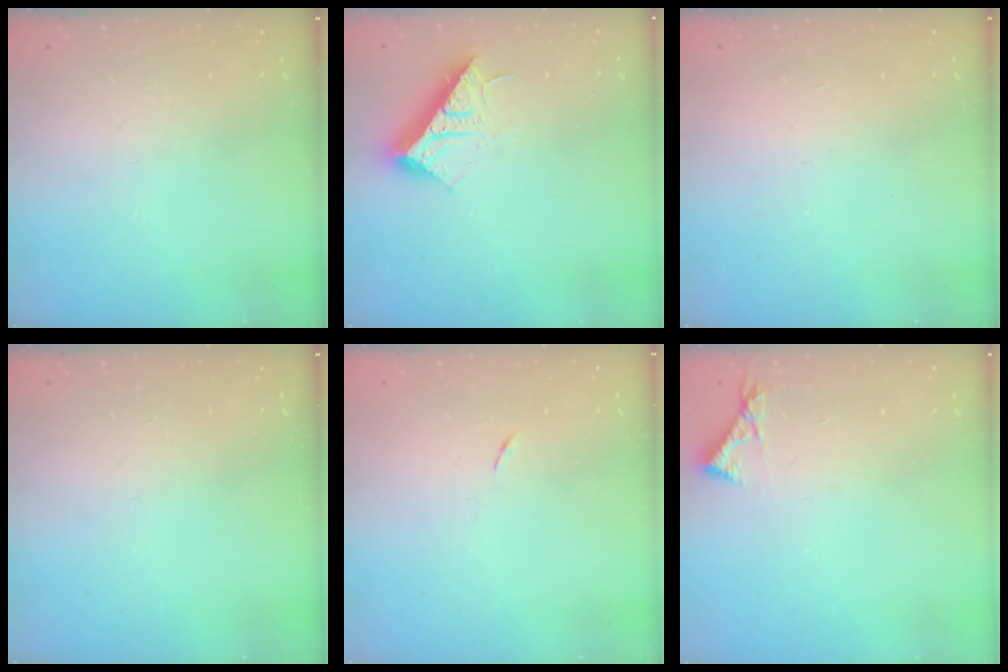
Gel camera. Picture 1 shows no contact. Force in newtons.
{"total": 14.2, "press": 14.1, "slide": 0.5}
{"total": 1.6, "press": 1.6, "slide": 0.1}
{"total": 0.0}
{"total": 3.8, "press": 3.7, "slide": 0.7}
{"total": 4.7, "press": 4.7, "slide": 0.4}